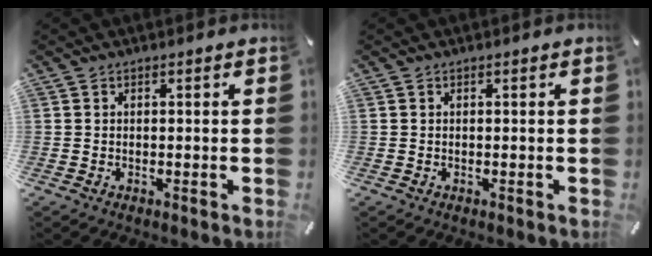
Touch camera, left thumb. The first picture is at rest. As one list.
[{"total": 0.0}]